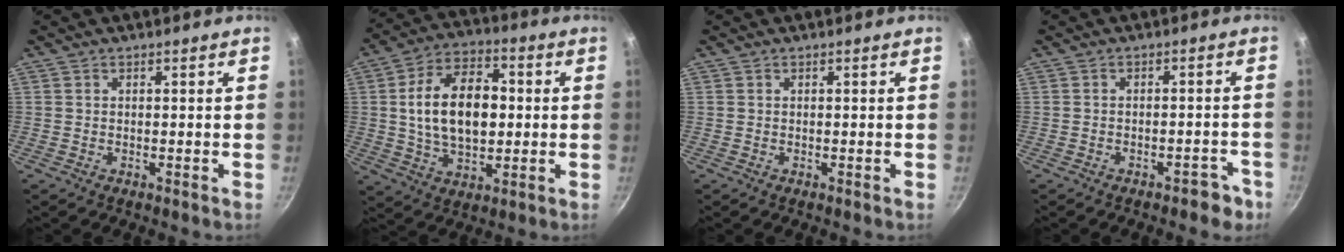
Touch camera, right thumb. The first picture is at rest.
{"total": 16.4, "force": [1.3, 9.8, 13.0], "torque": [-0.203, 0.014, 0.020]}
{"total": 0.0}
{"total": 4.2, "force": [-3.0, 1.9, 2.1], "torque": [-0.017, 0.032, -0.035]}